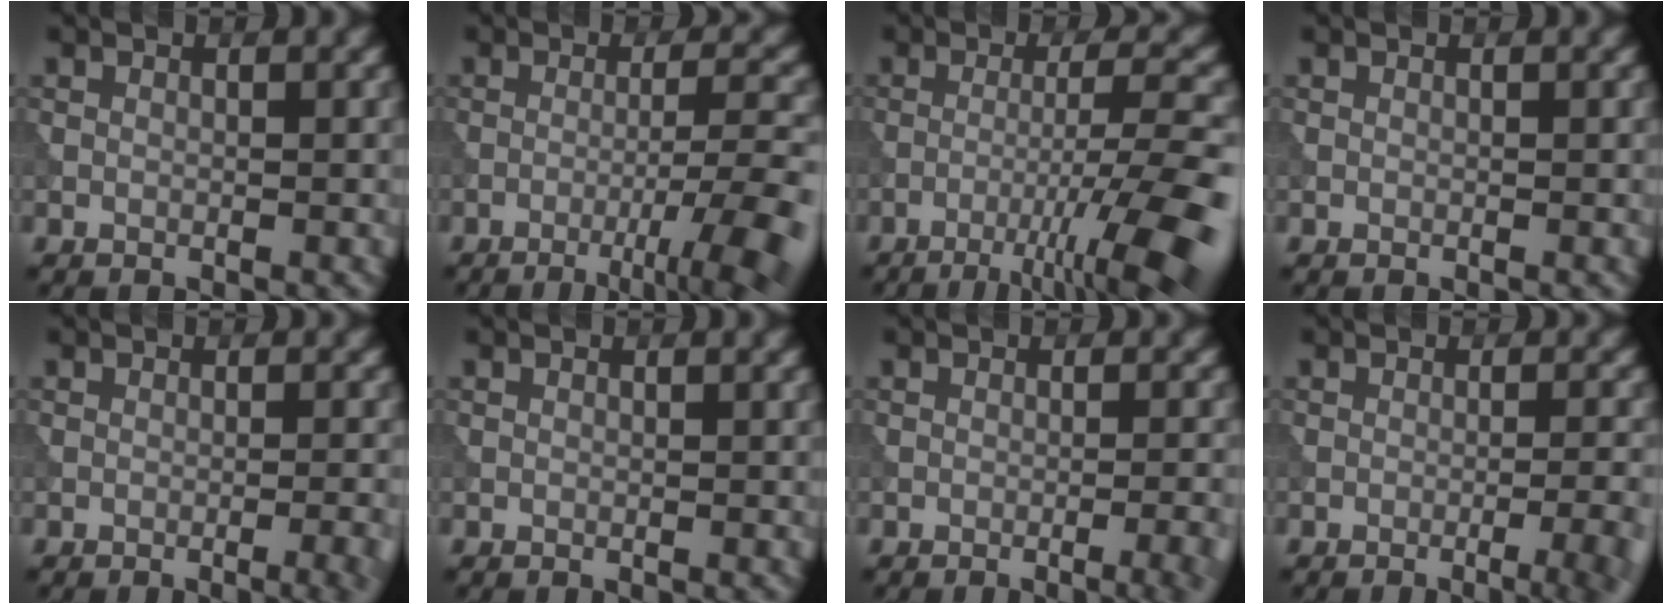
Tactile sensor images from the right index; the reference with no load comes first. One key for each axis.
{"total": 7.6, "fx": -3.6, "fy": 1.2, "fz": 6.6, "tx": -0.092, "ty": 0.004, "tz": -0.053}
{"total": 10.4, "fx": -5.5, "fy": 1.4, "fz": 8.7, "tx": -0.121, "ty": 0.009, "tz": -0.083}
{"total": 0.0}
{"total": 3.4, "fx": -1.4, "fy": 1.1, "fz": 2.9, "tx": -0.022, "ty": 0.005, "tz": -0.019}
{"total": 0.0}
{"total": 3.9, "fx": -1.7, "fy": 1.2, "fz": 3.3, "tx": -0.023, "ty": 0.009, "tz": -0.021}
{"total": 6.3, "fx": -2.8, "fy": 2.2, "fz": 5.2, "tx": -0.039, "ty": 0.012, "tz": -0.033}